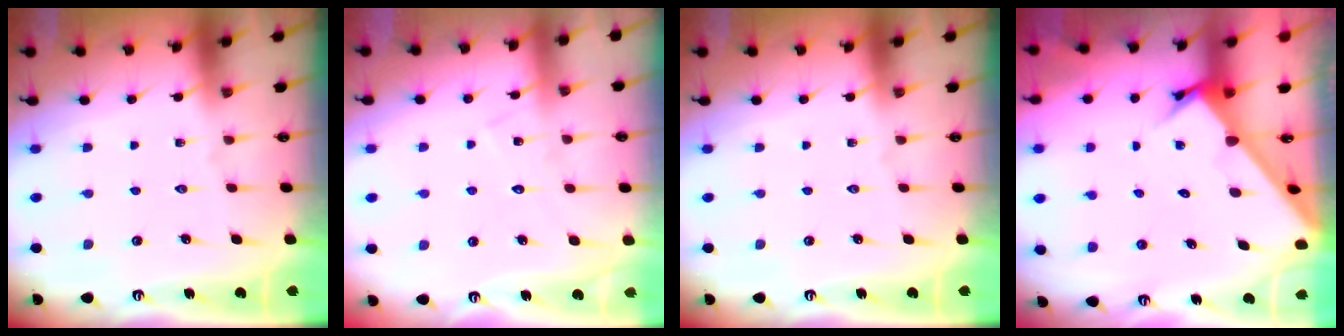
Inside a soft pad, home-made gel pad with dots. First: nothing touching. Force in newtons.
{"total": 7.3, "press": 7.3, "slide": 0.2}
{"total": 0.0}
{"total": 2.8, "press": 2.8, "slide": 0.3}